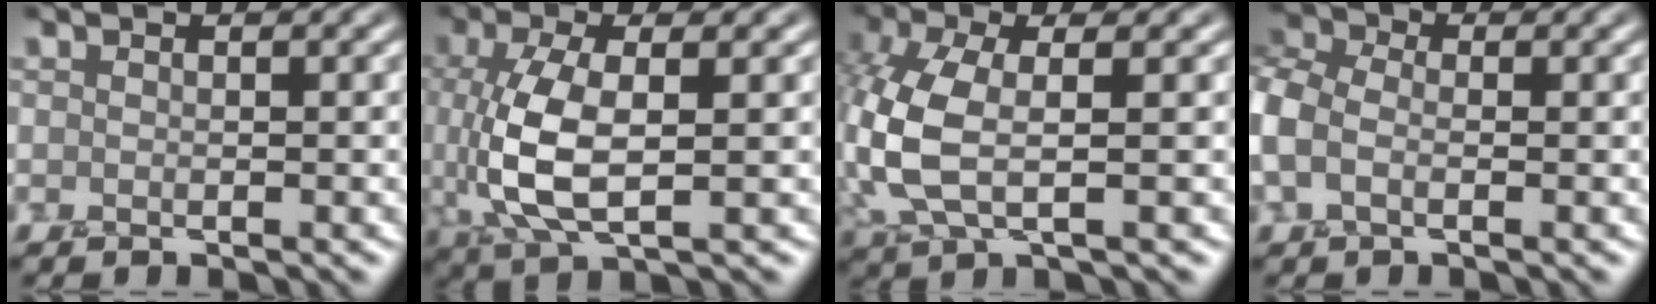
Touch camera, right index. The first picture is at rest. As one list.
[{"total": 6.6, "force": [-0.2, 2.9, 6.0], "torque": [-0.141, -0.005, 0.000]}, {"total": 6.0, "force": [-0.2, 2.7, 5.4], "torque": [-0.144, -0.002, -0.006]}, {"total": 4.8, "force": [-0.5, 3.3, 3.5], "torque": [-0.105, 0.010, -0.027]}]